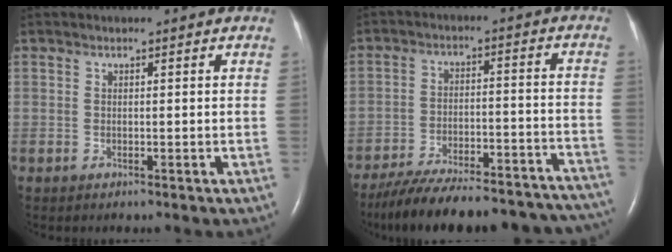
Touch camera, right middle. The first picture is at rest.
{"total": 28.3, "force": [-25.1, 6.6, 11.3], "torque": [-0.148, -0.005, -0.338]}